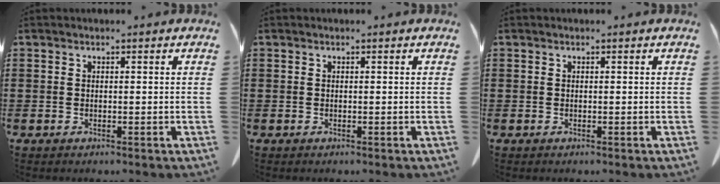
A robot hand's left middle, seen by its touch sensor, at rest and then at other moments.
{"total": 0.0}
{"total": 0.0}